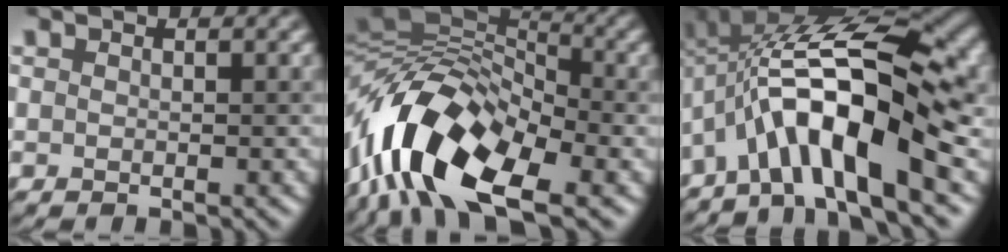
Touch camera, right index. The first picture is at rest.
{"total": 13.3, "force": [-5.0, 6.7, 10.4], "torque": [-0.192, 0.020, -0.105]}
{"total": 13.4, "force": [-2.8, 4.5, 12.3], "torque": [-0.202, 0.026, -0.053]}